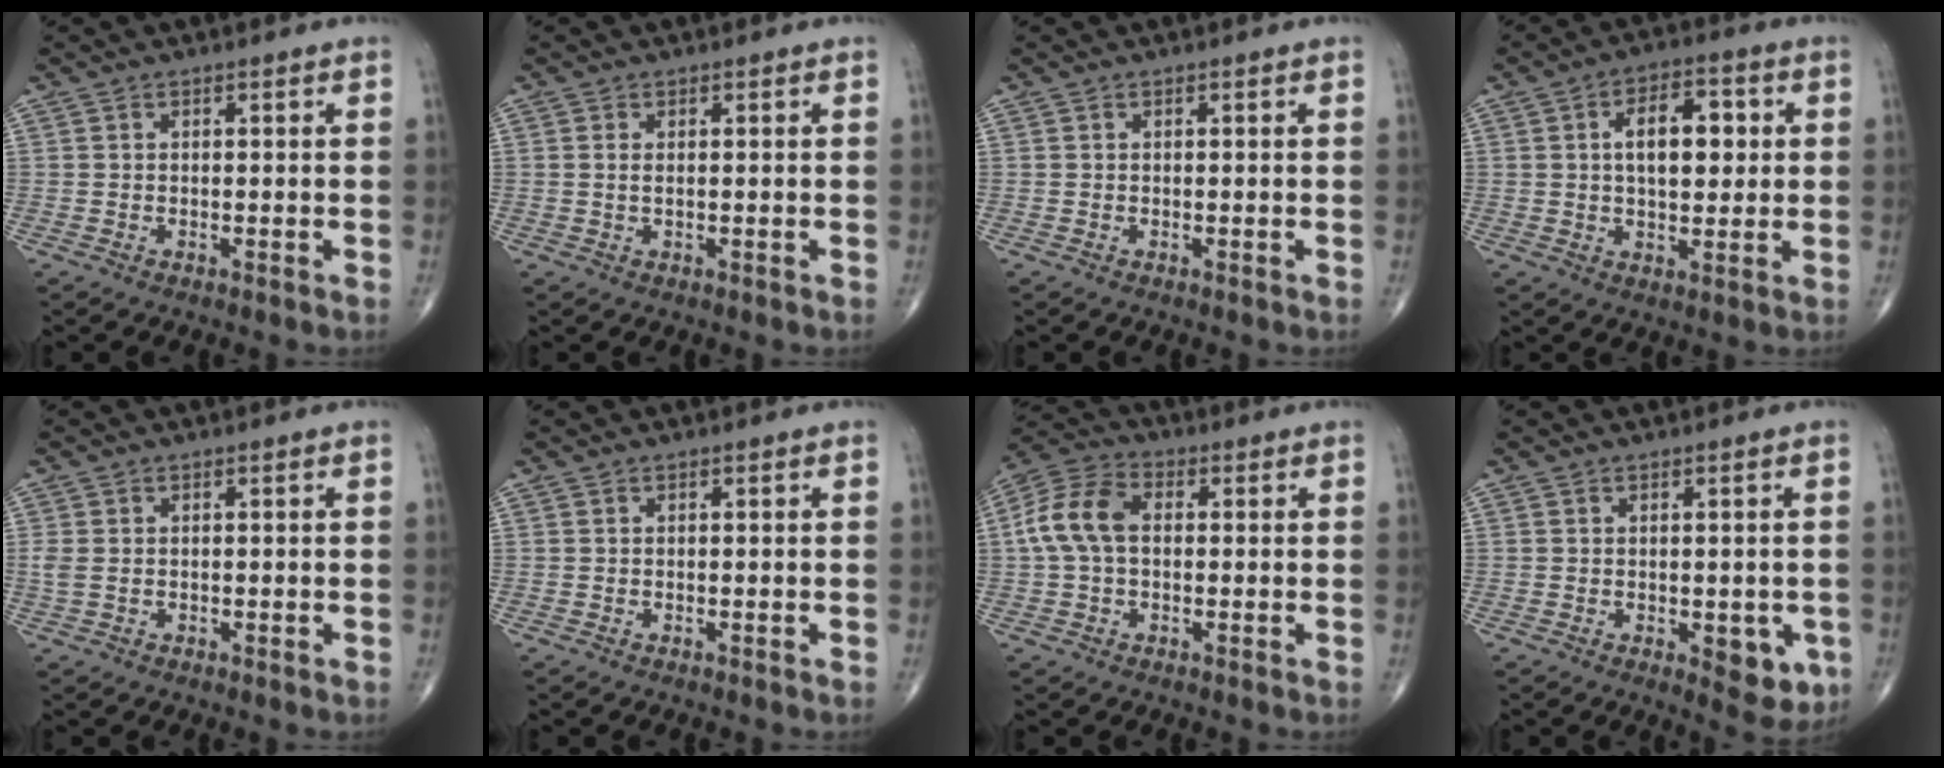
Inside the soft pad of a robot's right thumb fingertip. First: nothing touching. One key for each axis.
{"total": 1.1, "fx": 0.2, "fy": 0.5, "fz": 1.0, "tx": -0.025, "ty": 0.001, "tz": 0.006}
{"total": 0.0}
{"total": 10.3, "fx": 1.7, "fy": 5.5, "fz": 8.5, "tx": -0.108, "ty": 0.006, "tz": 0.025}
{"total": 2.0, "fx": 0.0, "fy": 1.4, "fz": 1.4, "tx": -0.046, "ty": -0.001, "tz": -0.001}
{"total": 0.0}
{"total": 9.9, "fx": 0.6, "fy": 6.5, "fz": 7.5, "tx": -0.159, "ty": 0.031, "tz": 0.004}
{"total": 6.4, "fx": -1.7, "fy": 3.2, "fz": 5.3, "tx": -0.040, "ty": -0.008, "tz": -0.013}